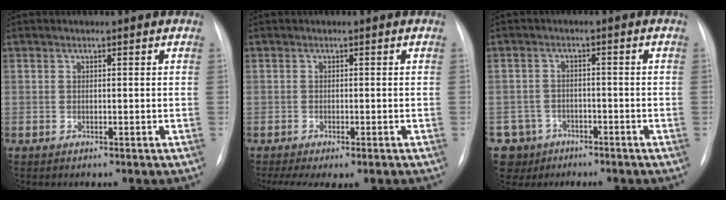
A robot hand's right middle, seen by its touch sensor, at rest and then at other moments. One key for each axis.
{"total": 7.2, "fx": -5.4, "fy": 2.0, "fz": 4.4, "tx": -0.063, "ty": -0.007, "tz": -0.078}
{"total": 6.3, "fx": -3.9, "fy": 5.0, "fz": -0.3, "tx": 0.003, "ty": 0.008, "tz": -0.061}